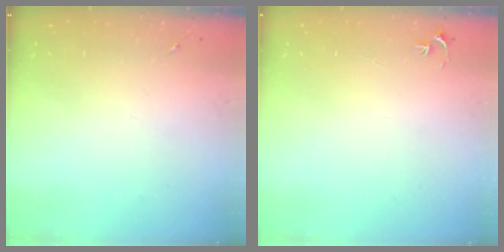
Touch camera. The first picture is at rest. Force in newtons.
{"total": 2.7, "press": 2.7, "slide": 0.3}